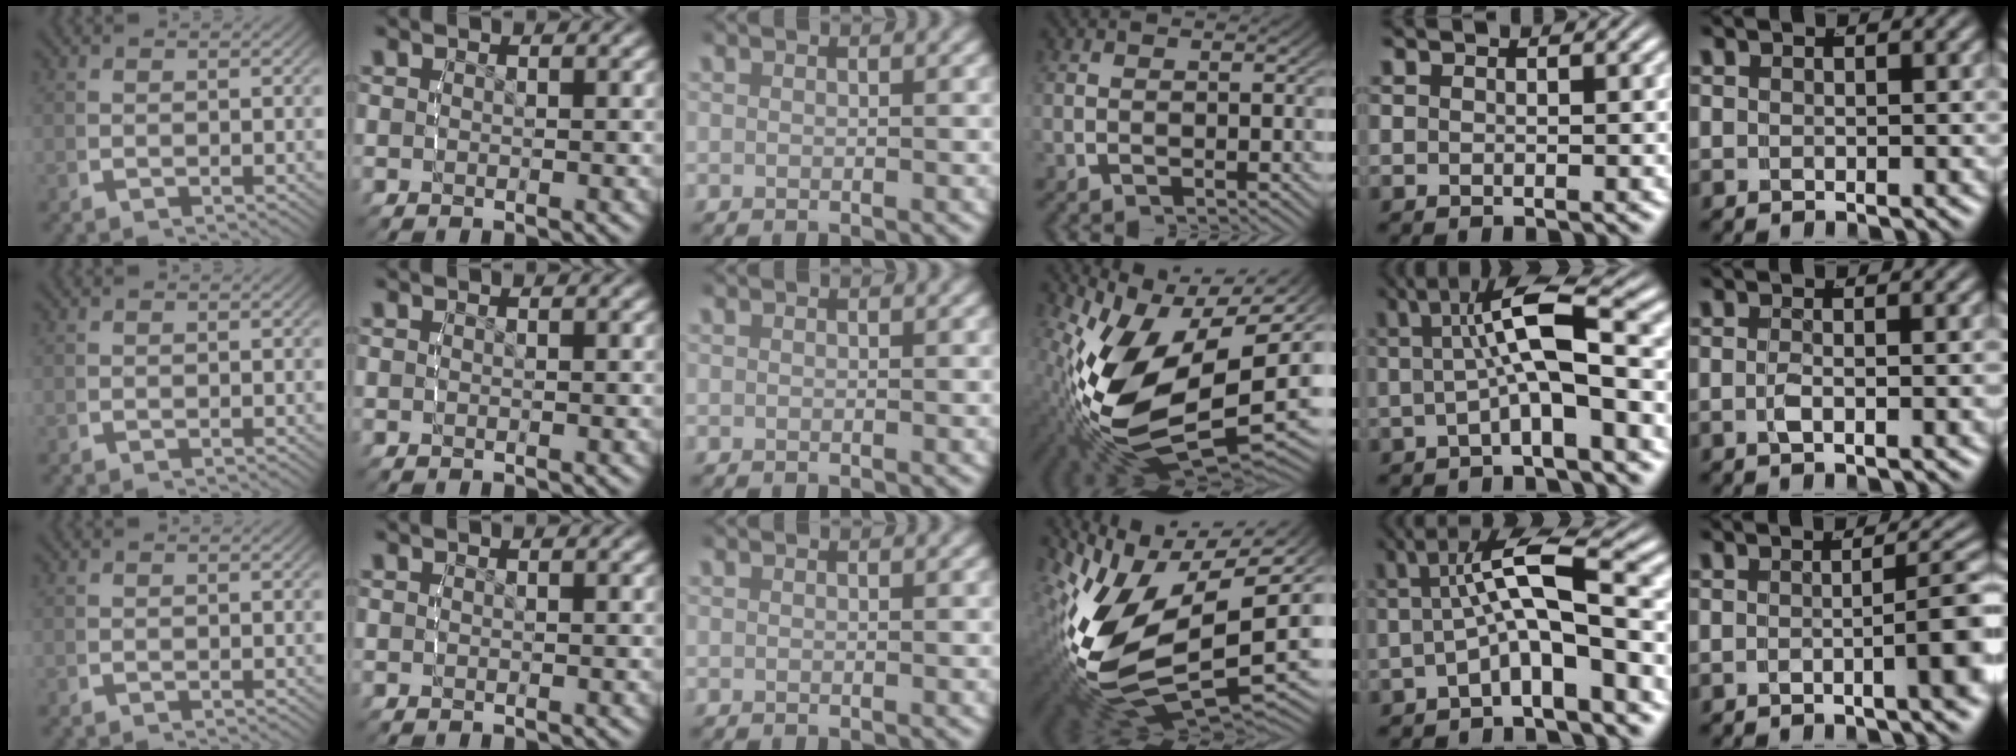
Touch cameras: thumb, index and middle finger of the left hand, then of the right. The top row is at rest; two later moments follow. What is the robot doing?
{"motion": "lift_and_place", "object": "button"}